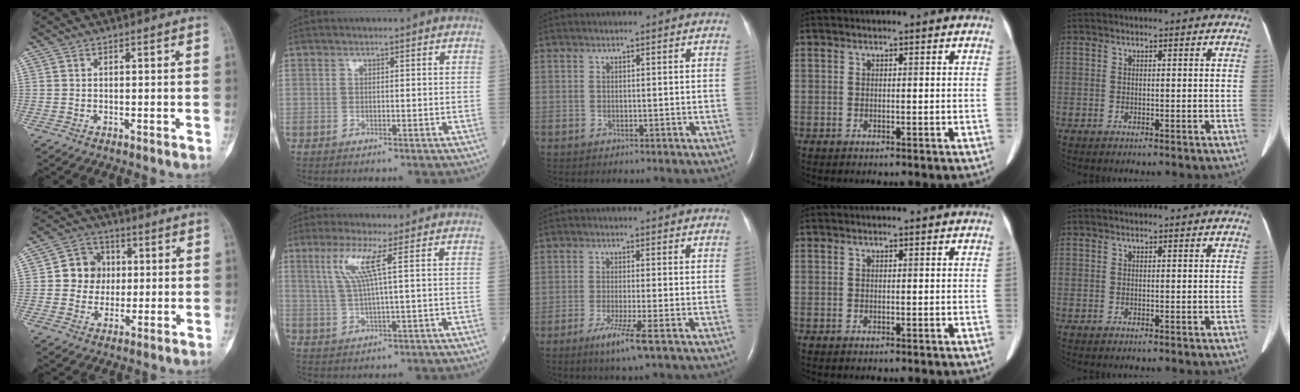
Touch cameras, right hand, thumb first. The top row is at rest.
{"thumb": {"total": 8.2, "force": [0.7, 7.6, 3.0], "torque": [-0.002, 0.009, 0.005]}, "index": {"total": 5.6, "force": [2.1, -0.7, 5.1], "torque": [-0.109, 0.003, 0.046]}, "middle": {"total": 5.1, "force": [-2.8, -0.5, 4.2], "torque": [-0.081, -0.018, -0.052]}}